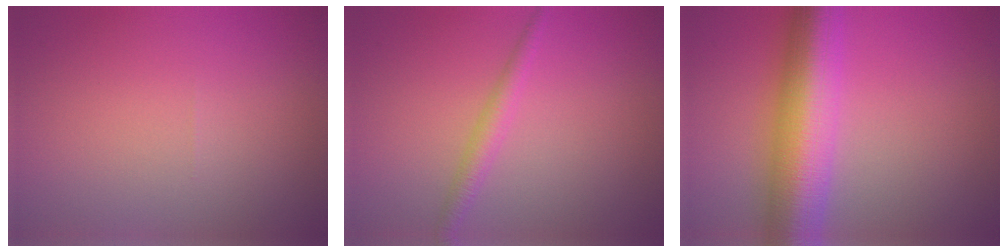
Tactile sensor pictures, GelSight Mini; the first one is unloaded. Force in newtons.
{"total": 1.9, "press": 1.9, "slide": 0.1}
{"total": 9.9, "press": 9.9, "slide": 0.2}